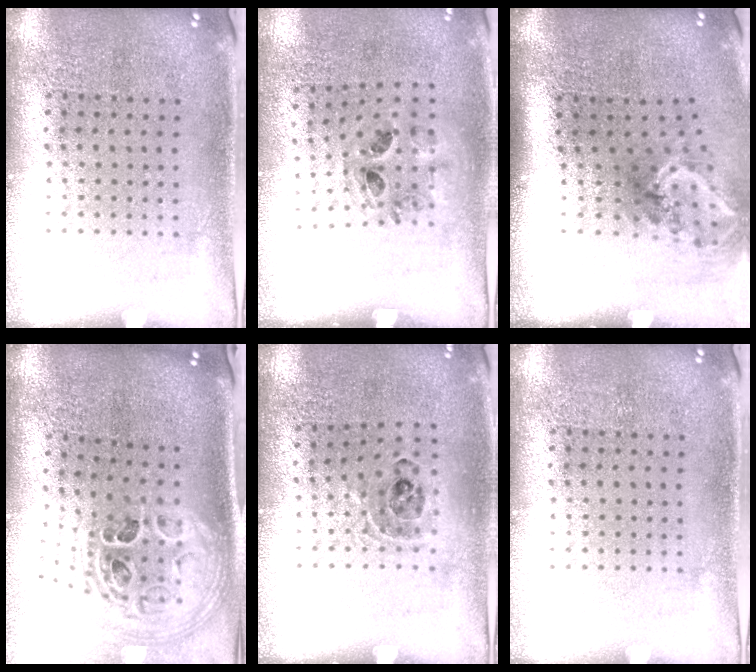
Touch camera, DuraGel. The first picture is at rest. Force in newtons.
{"total": 0.9, "press": 0.8, "slide": 0.5}
{"total": 2.1, "press": 1.3, "slide": 1.6}
{"total": 2.0, "press": 1.6, "slide": 1.2}
{"total": 0.9, "press": 0.9, "slide": 0.1}
{"total": 0.0}